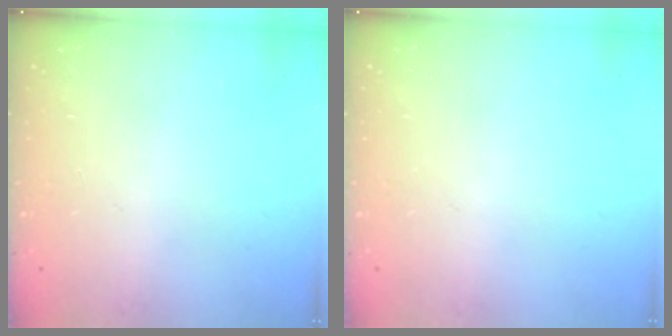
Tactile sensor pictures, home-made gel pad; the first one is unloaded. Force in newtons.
{"total": 0.0}